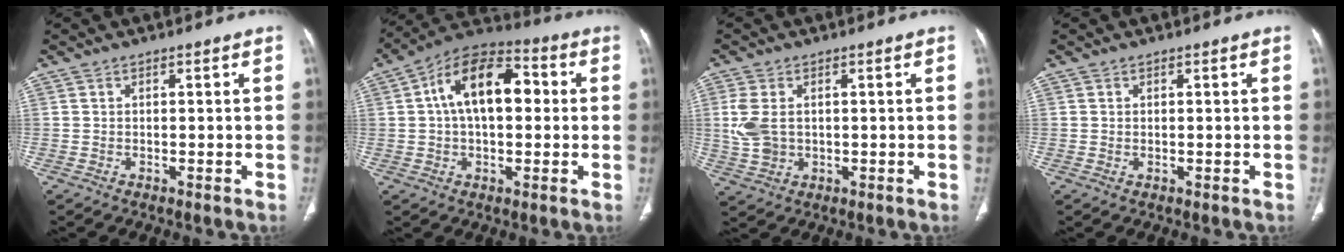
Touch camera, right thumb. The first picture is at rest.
{"total": 14.8, "force": [2.2, 8.5, 11.9], "torque": [-0.178, 0.031, 0.026]}
{"total": 6.3, "force": [0.7, 4.3, 4.6], "torque": [-0.108, 0.000, 0.021]}
{"total": 0.0}